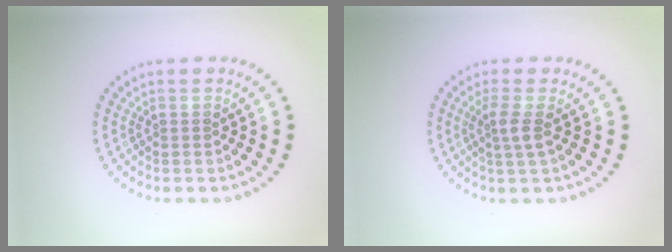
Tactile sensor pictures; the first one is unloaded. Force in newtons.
{"total": 1.9, "press": 1.4, "slide": 1.4}